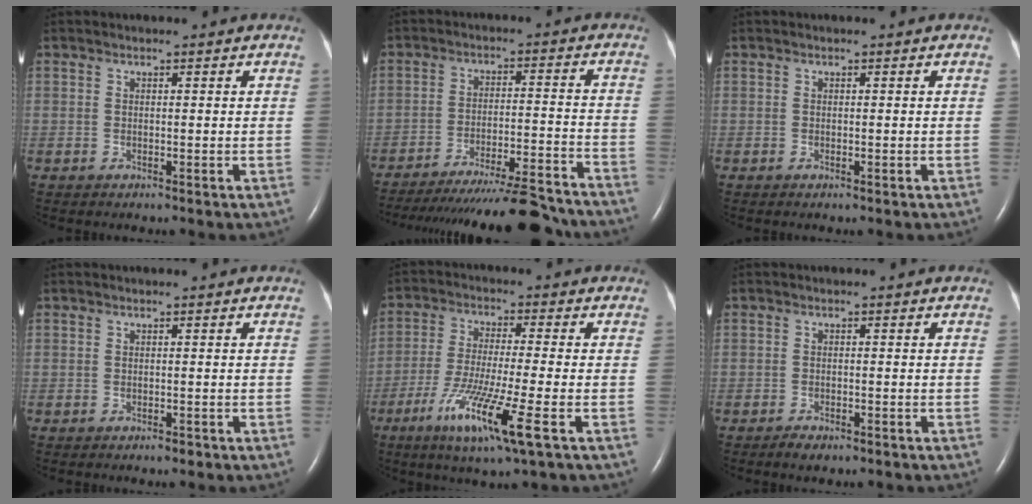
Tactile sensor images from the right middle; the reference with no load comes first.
{"total": 22.2, "force": [-20.5, 1.0, 8.4], "torque": [-0.111, -0.027, -0.287]}
{"total": 0.0}
{"total": 0.7, "force": [-0.5, 0.3, 0.4], "torque": [-0.009, -0.001, -0.004]}
{"total": 11.8, "force": [-5.5, -0.2, 10.5], "torque": [-0.211, -0.033, -0.098]}
{"total": 2.1, "force": [-1.6, 0.8, 1.1], "torque": [-0.023, -0.003, -0.020]}